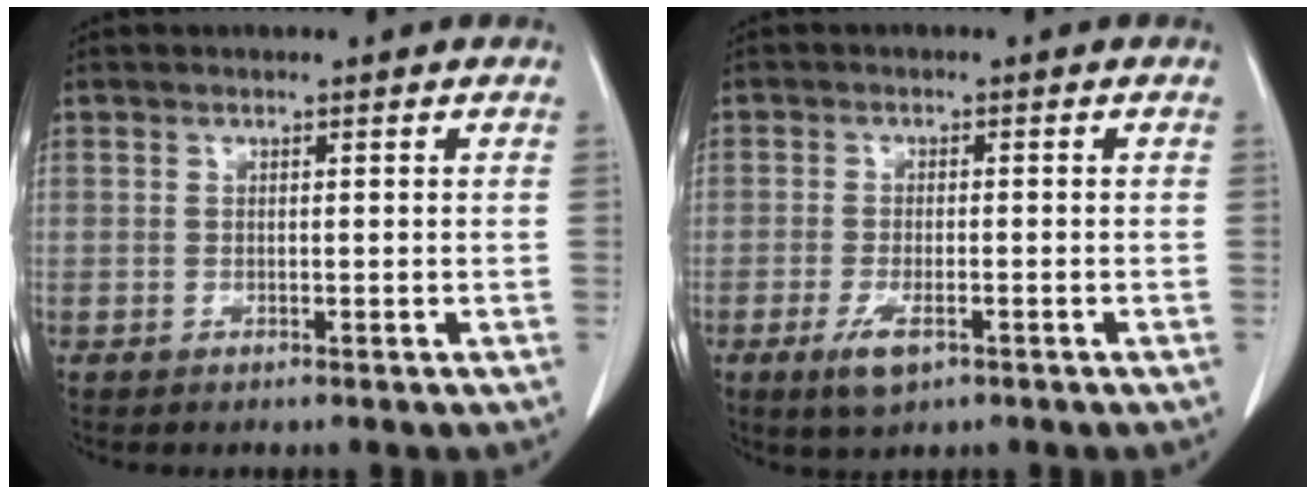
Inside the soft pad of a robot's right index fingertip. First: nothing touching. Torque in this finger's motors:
{"motor_torque": [0.46, -0.20, 0.11, 0.06]}